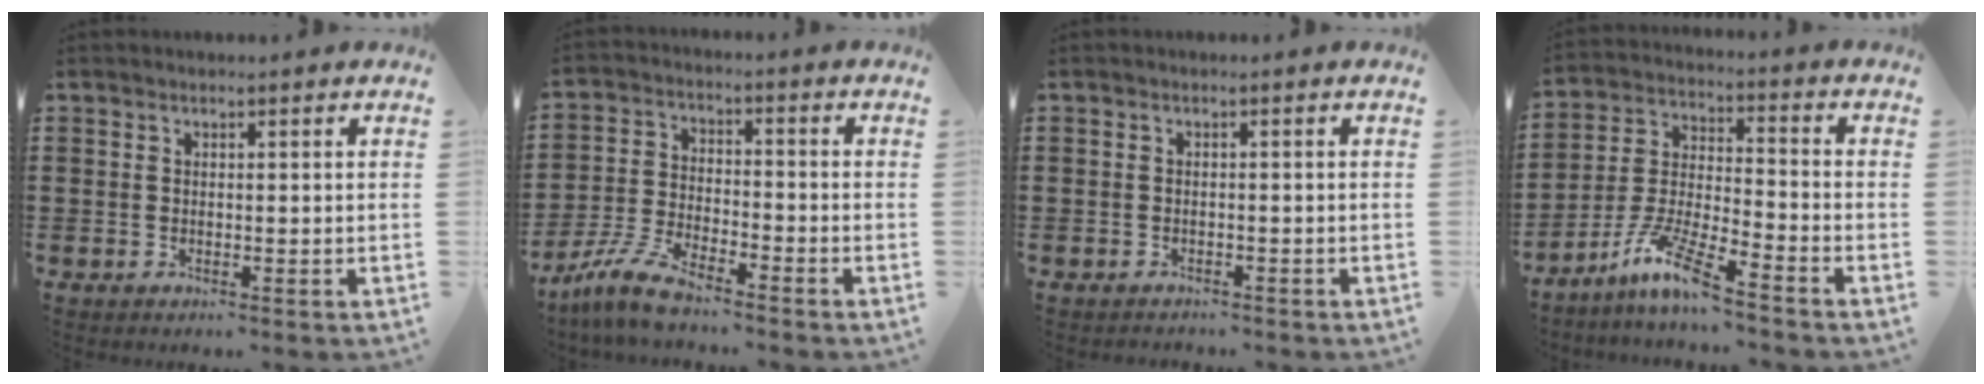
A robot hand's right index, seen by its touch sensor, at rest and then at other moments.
{"total": 7.2, "force": [-6.3, 0.8, 3.3], "torque": [-0.082, -0.003, -0.127]}
{"total": 0.9, "force": [-0.8, 0.3, 0.0], "torque": [-0.003, 0.001, -0.019]}
{"total": 9.4, "force": [-7.2, 0.7, 6.1], "torque": [-0.133, -0.004, -0.143]}